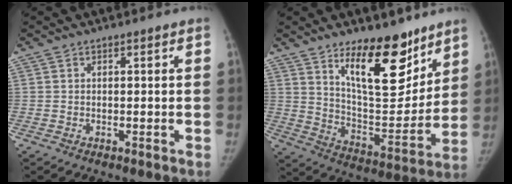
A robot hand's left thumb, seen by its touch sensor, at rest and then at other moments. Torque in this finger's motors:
{"motor_torque": [0.14, 0.11, 1.35, -1.42, 0.34]}